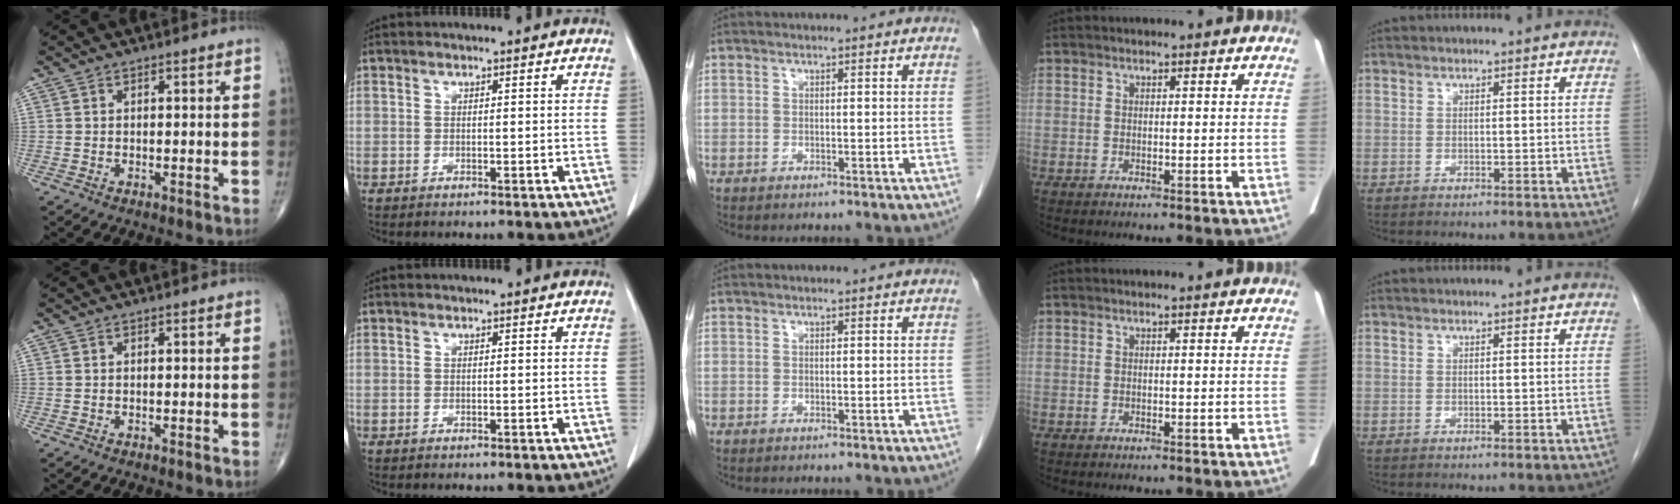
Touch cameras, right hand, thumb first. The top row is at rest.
{}